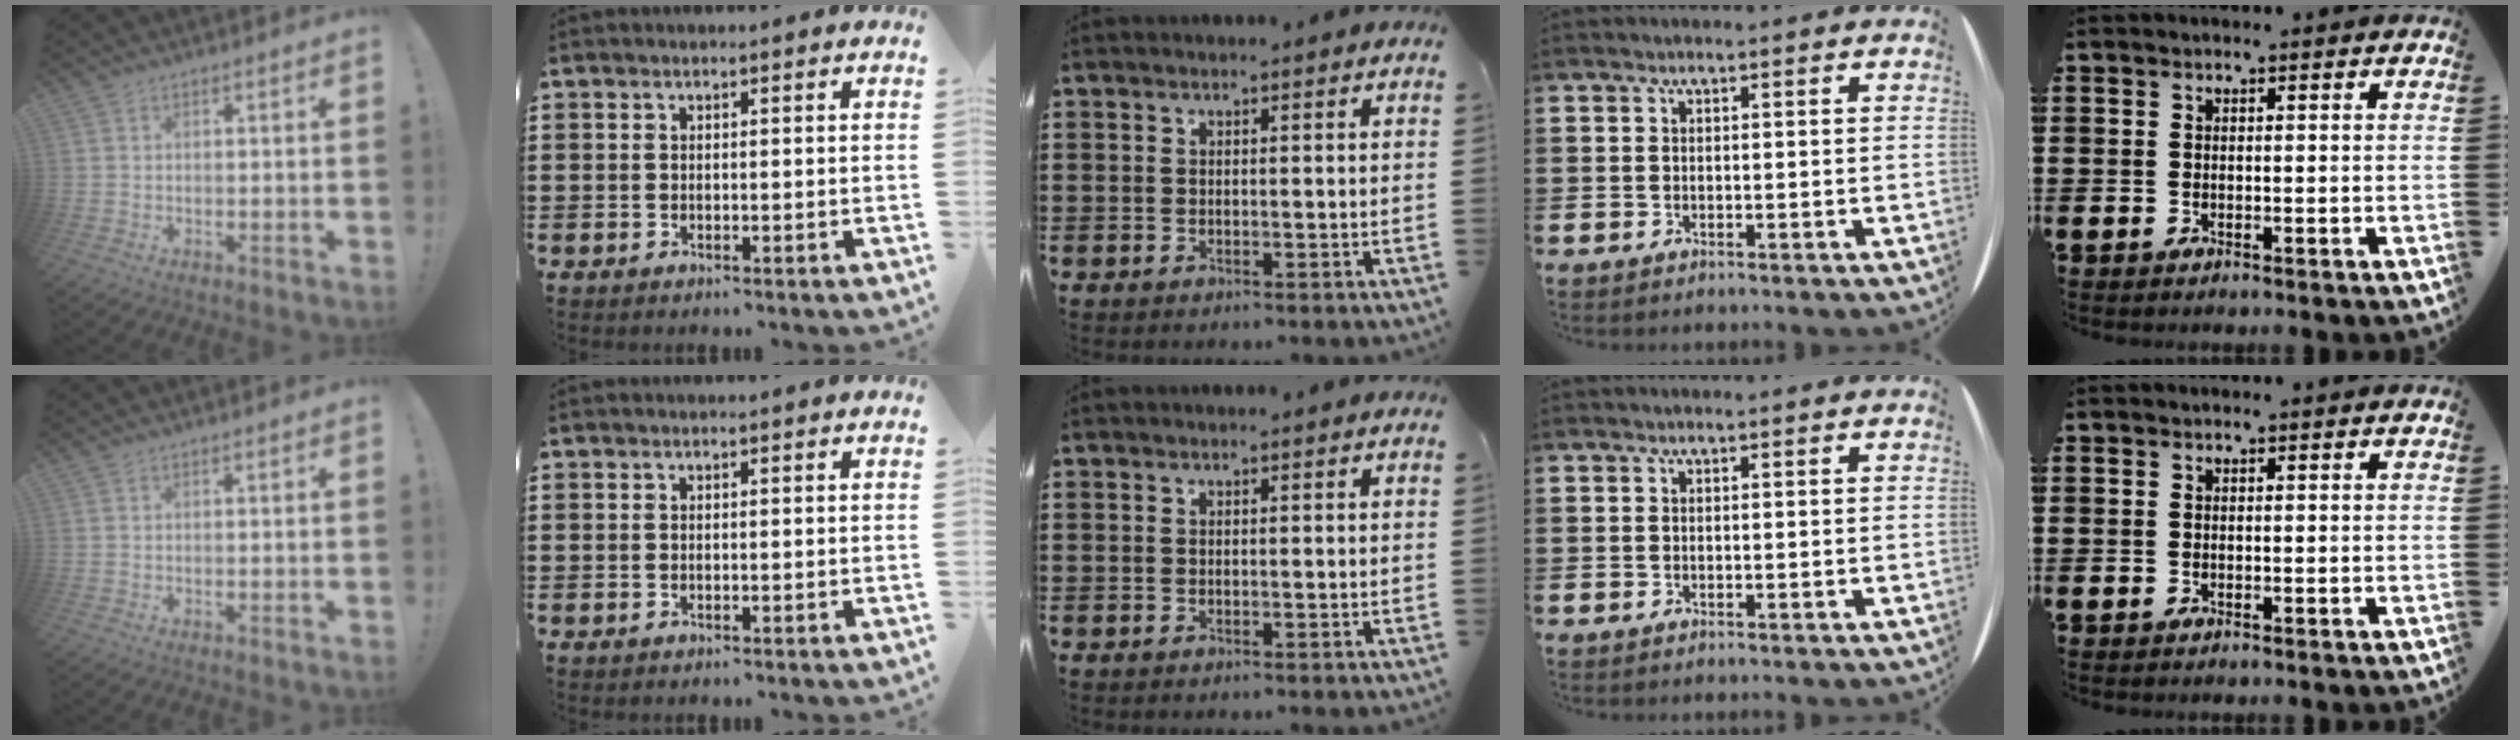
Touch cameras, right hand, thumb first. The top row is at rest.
{}